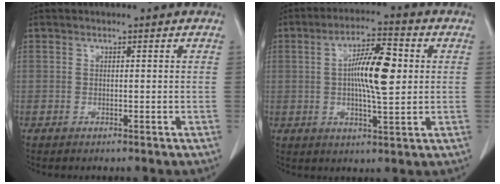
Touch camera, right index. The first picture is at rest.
{"total": 10.0, "force": [1.1, 2.0, 9.7], "torque": [-0.172, 0.010, 0.015]}